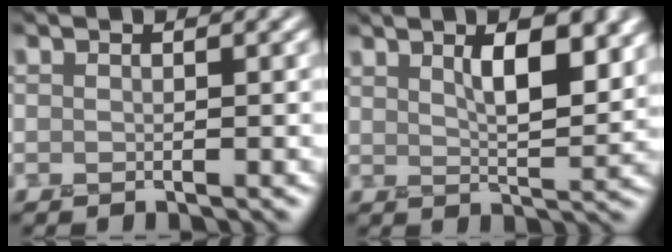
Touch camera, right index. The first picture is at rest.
{"total": 5.6, "force": [2.8, 1.8, 4.5], "torque": [-0.064, 0.003, 0.046]}